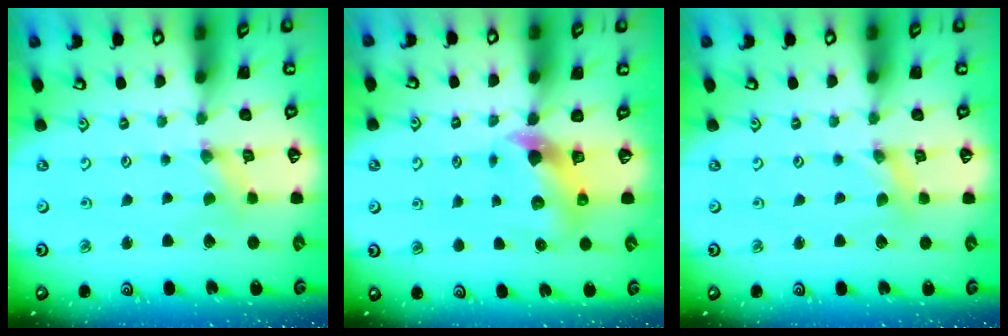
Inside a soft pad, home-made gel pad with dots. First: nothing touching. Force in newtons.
{"total": 5.9, "press": 5.8, "slide": 0.7}
{"total": 1.3, "press": 1.3, "slide": 0.3}